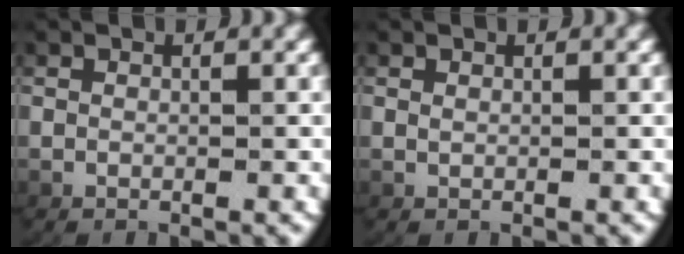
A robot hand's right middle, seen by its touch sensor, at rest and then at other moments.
{"total": 0.5, "force": [0.2, -0.5, 0.1], "torque": [-0.007, -0.007, 0.013]}